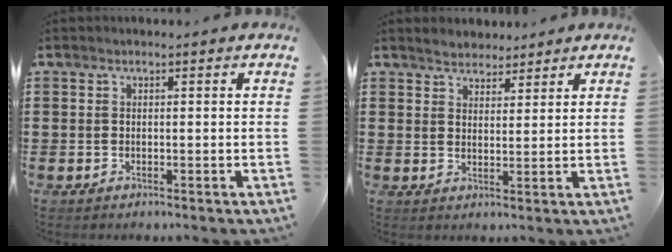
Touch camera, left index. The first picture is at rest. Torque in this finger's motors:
{"motor_torque": [0.01, -0.09, 0.15, 0.03]}